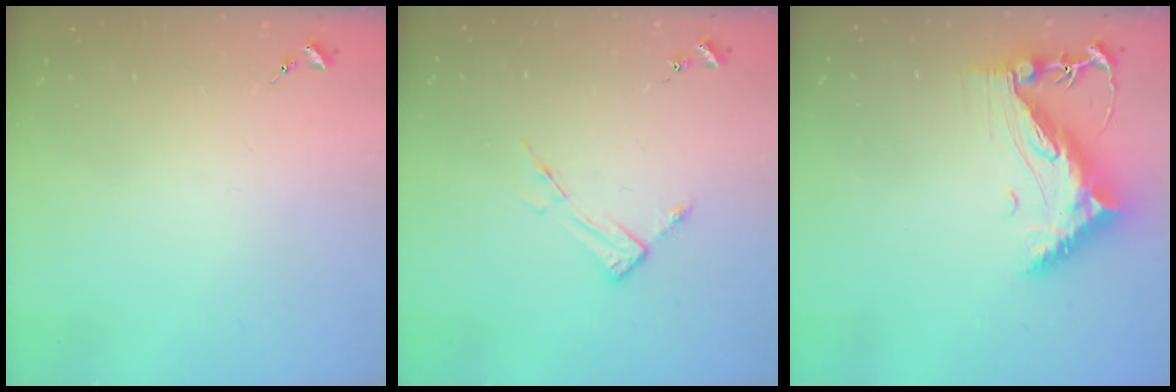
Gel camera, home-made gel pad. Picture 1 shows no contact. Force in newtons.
{"total": 6.2, "press": 6.2, "slide": 0.4}
{"total": 13.5, "press": 13.4, "slide": 1.3}